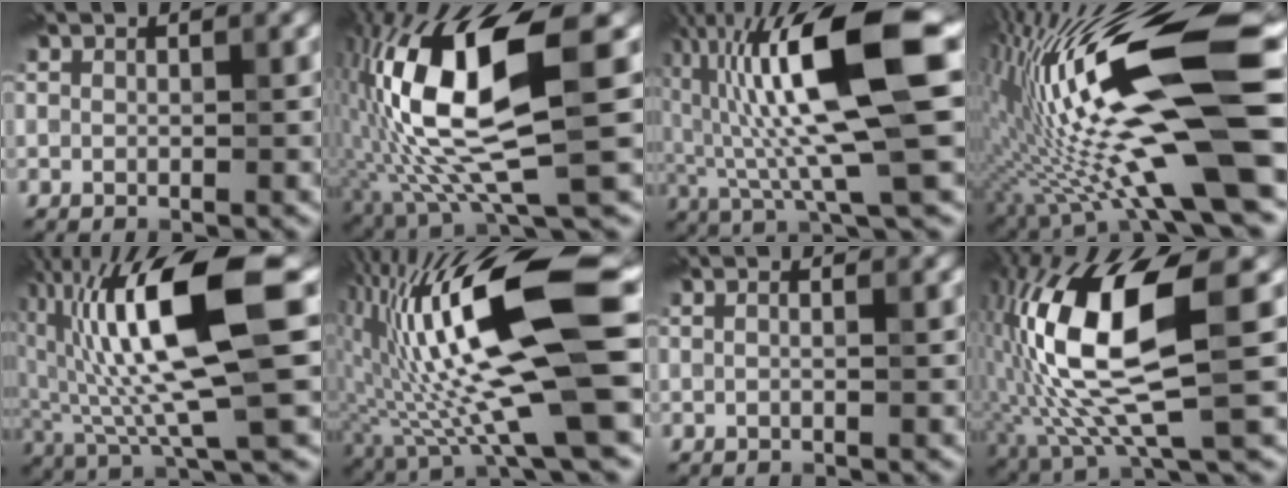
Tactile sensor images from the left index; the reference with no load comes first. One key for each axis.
{"total": 13.9, "fx": 1.2, "fy": 4.4, "fz": 13.1, "tx": -0.264, "ty": 0.001, "tz": 0.021}
{"total": 13.6, "fx": 2.2, "fy": 2.9, "fz": 13.1, "tx": -0.228, "ty": 0.010, "tz": 0.039}
{"total": 17.4, "fx": -1.4, "fy": 4.2, "fz": 16.9, "tx": -0.310, "ty": 0.019, "tz": -0.024}
{"total": 13.6, "fx": 2.1, "fy": 3.3, "fz": 13.0, "tx": -0.239, "ty": 0.003, "tz": 0.042}
{"total": 16.4, "fx": 1.0, "fy": 3.9, "fz": 15.9, "tx": -0.295, "ty": 0.009, "tz": 0.019}
{"total": 0.7, "fx": 0.2, "fy": 0.4, "fz": 0.6, "tx": 0.001, "ty": -0.014, "tz": -0.012}
{"total": 12.2, "fx": 0.9, "fy": 3.9, "fz": 11.5, "tx": -0.234, "ty": 0.000, "tz": 0.018}